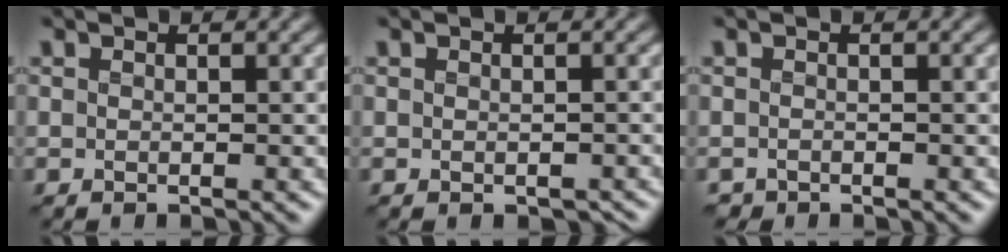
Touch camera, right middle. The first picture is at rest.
{"total": 0.9, "force": [-0.5, 0.5, 0.4], "torque": [-0.007, -0.010, 0.002]}
{"total": 0.8, "force": [-0.8, 0.1, -0.2], "torque": [0.004, -0.009, -0.014]}